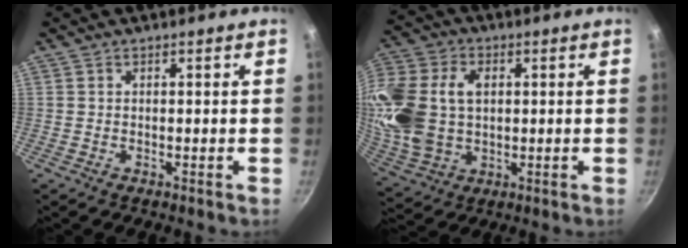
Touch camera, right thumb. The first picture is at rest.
{"total": 21.1, "force": [3.0, 15.3, 14.2], "torque": [-0.319, 0.020, 0.063]}